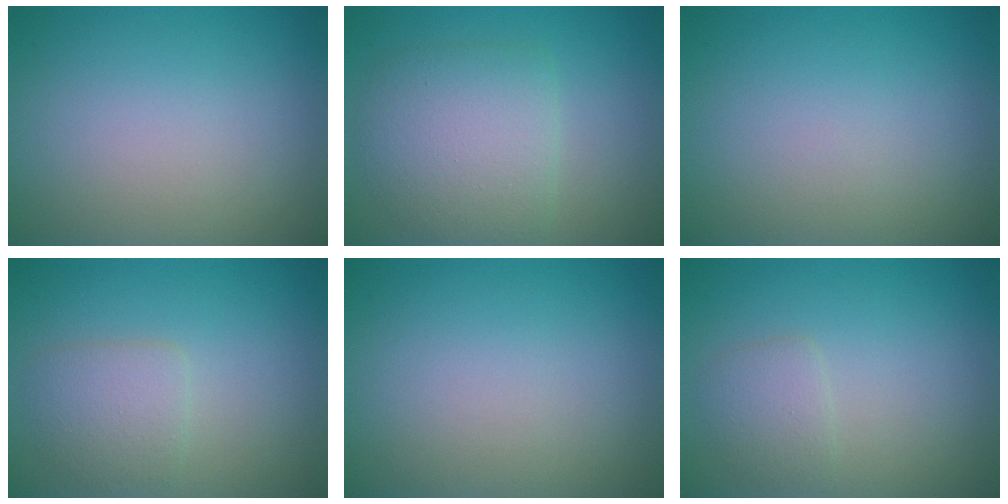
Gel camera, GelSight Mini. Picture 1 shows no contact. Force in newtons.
{"total": 4.9, "press": 4.9, "slide": 0.2}
{"total": 0.0}
{"total": 2.5, "press": 2.5, "slide": 0.1}
{"total": 0.0}
{"total": 1.7, "press": 1.7, "slide": 0.0}